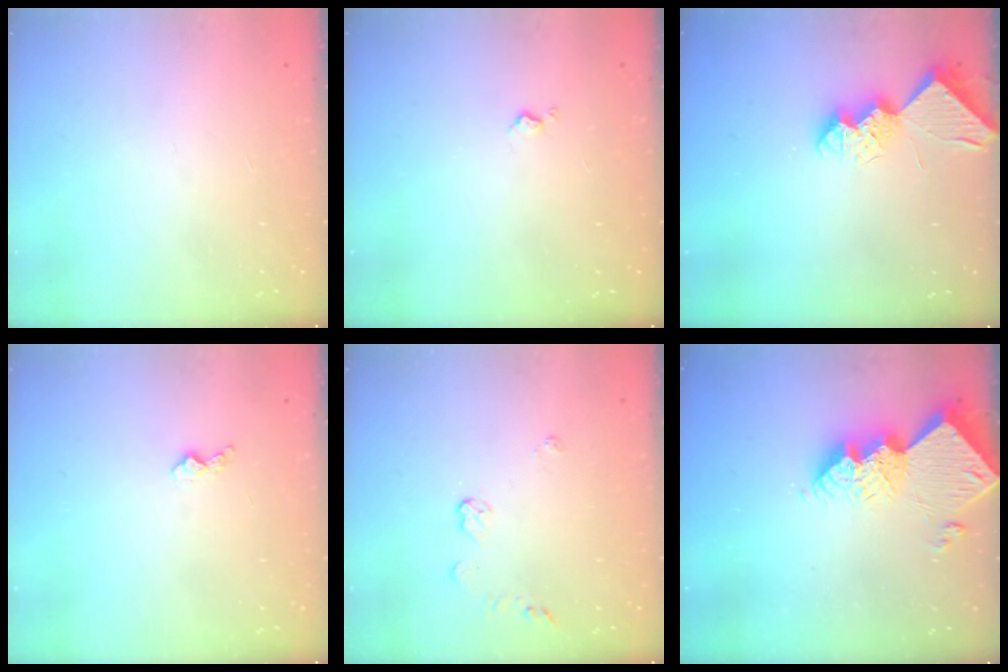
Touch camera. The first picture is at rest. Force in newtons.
{"total": 2.6, "press": 2.6, "slide": 0.4}
{"total": 8.8, "press": 8.8, "slide": 0.1}
{"total": 3.9, "press": 3.8, "slide": 0.4}
{"total": 4.8, "press": 4.8, "slide": 0.7}
{"total": 16.7, "press": 16.6, "slide": 1.4}